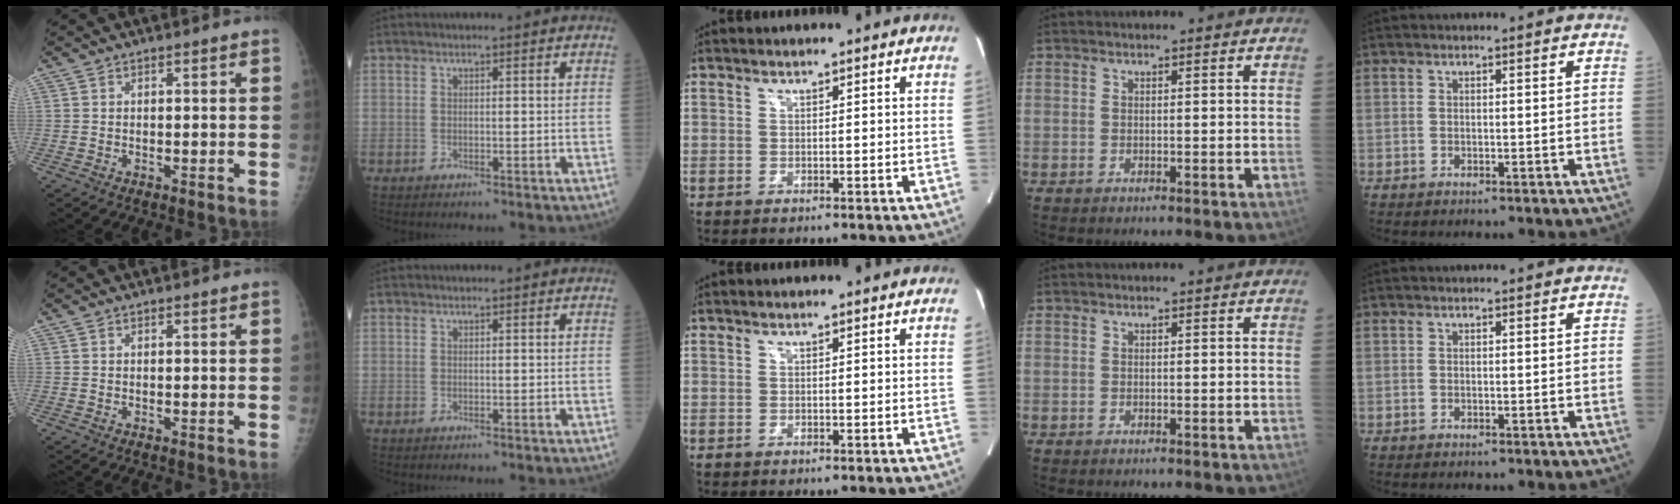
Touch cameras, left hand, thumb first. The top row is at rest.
{}